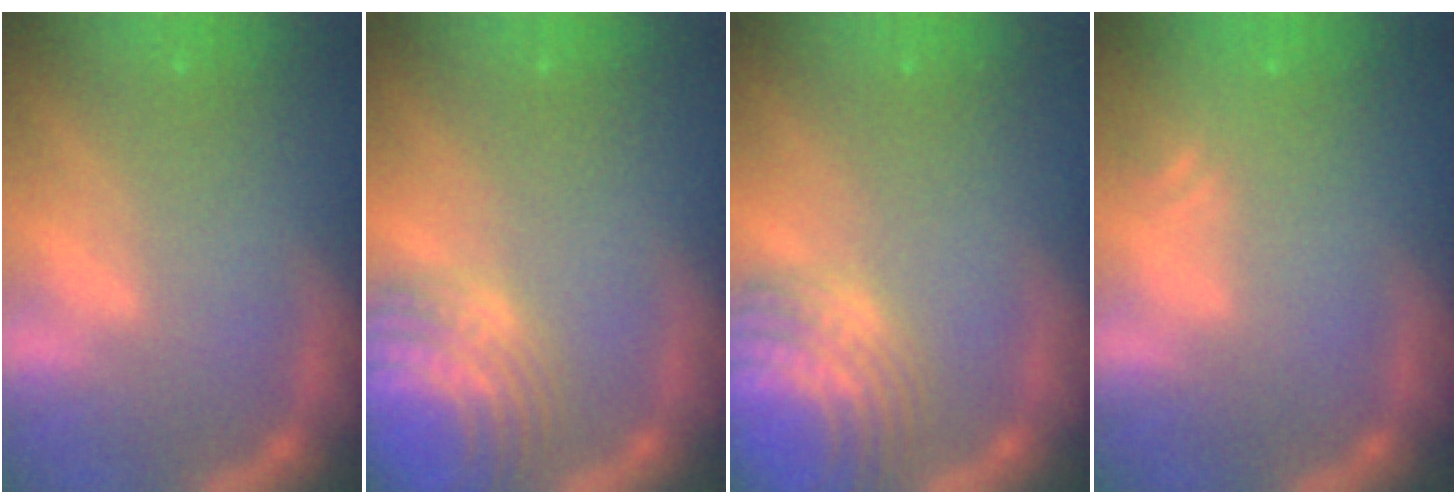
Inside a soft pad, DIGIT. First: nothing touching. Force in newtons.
{"total": 9.5}
{"total": 10.1}
{"total": 2.4}